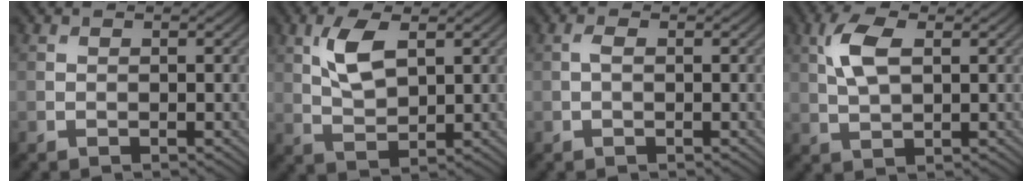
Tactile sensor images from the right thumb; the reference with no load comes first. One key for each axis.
{"total": 5.8, "fx": 2.2, "fy": 2.7, "fz": 4.6, "tx": -0.104, "ty": 0.000, "tz": 0.044}
{"total": 0.8, "fx": 0.1, "fy": 0.4, "fz": 0.7, "tx": -0.018, "ty": 0.002, "tz": 0.000}
{"total": 5.2, "fx": 1.6, "fy": 2.5, "fz": 4.3, "tx": -0.105, "ty": 0.007, "tz": 0.032}